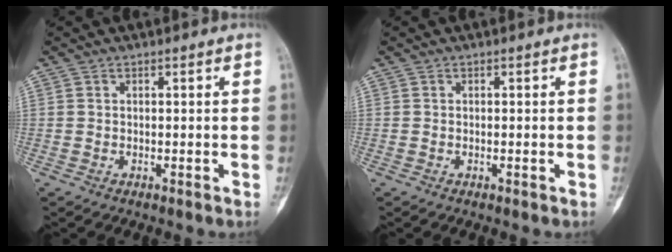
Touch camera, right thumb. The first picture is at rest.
{"total": 0.5, "force": [-0.2, 0.2, 0.5], "torque": [-0.008, -0.001, -0.002]}